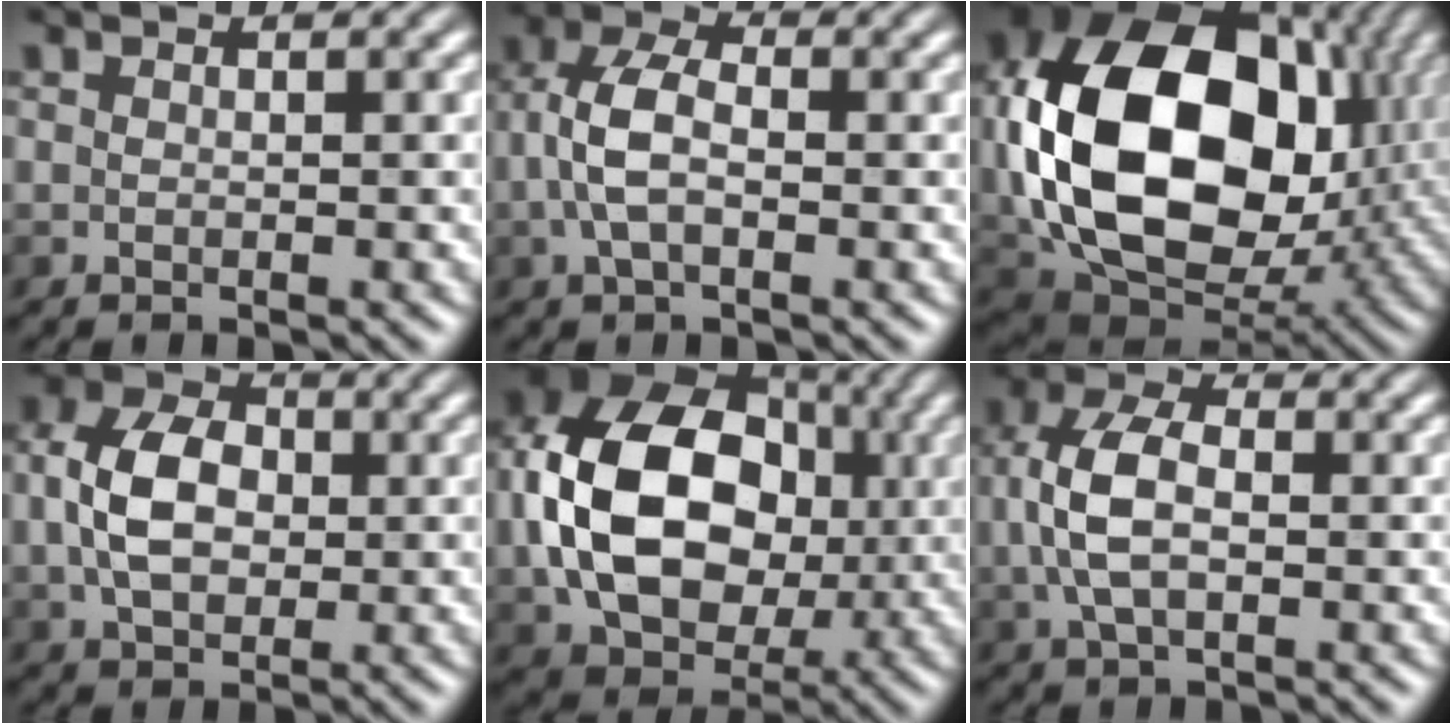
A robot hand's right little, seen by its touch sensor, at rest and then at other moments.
{"total": 4.4, "force": [-0.6, 2.4, 3.6], "torque": [-0.081, 0.010, -0.018]}
{"total": 19.0, "force": [2.5, 13.3, 13.3], "torque": [-0.303, -0.005, 0.056]}
{"total": 6.4, "force": [0.1, 4.6, 4.5], "torque": [-0.089, 0.012, -0.005]}
{"total": 15.0, "force": [0.1, 10.9, 10.2], "torque": [-0.202, 0.012, -0.004]}
{"total": 5.5, "force": [0.0, 3.2, 4.5], "torque": [-0.103, 0.006, -0.006]}